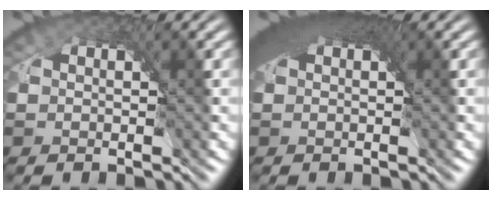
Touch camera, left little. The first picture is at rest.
{"total": 5.9, "force": [1.6, 3.4, 4.6], "torque": [-0.081, -0.005, 0.021]}